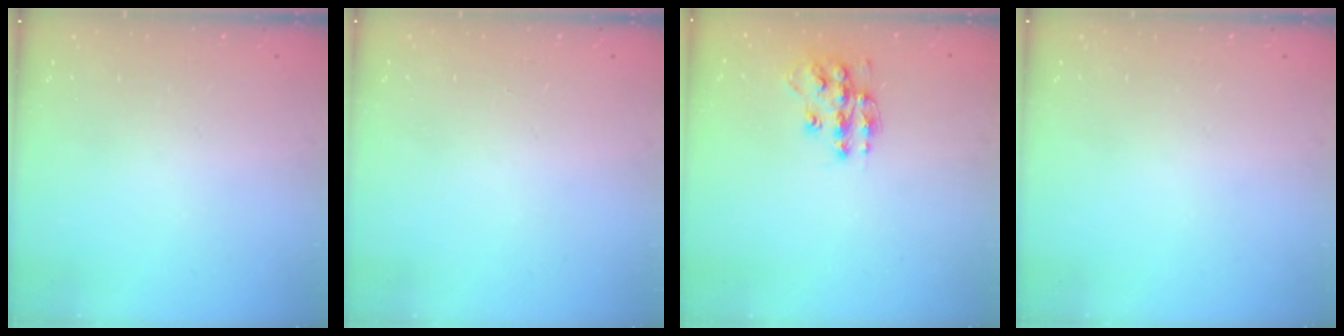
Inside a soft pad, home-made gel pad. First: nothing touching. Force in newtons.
{"total": 0.0}
{"total": 12.6, "press": 12.5, "slide": 0.9}
{"total": 0.0}